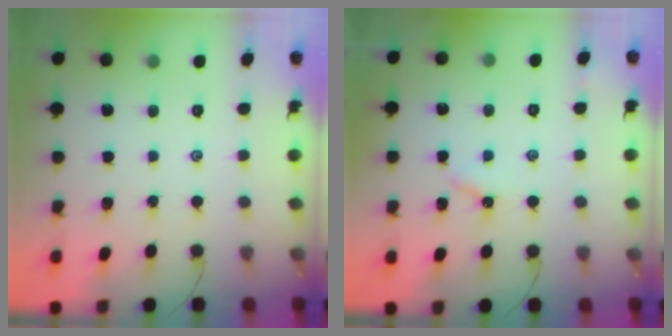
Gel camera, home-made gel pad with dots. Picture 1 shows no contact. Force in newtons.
{"total": 2.9, "press": 2.8, "slide": 0.4}